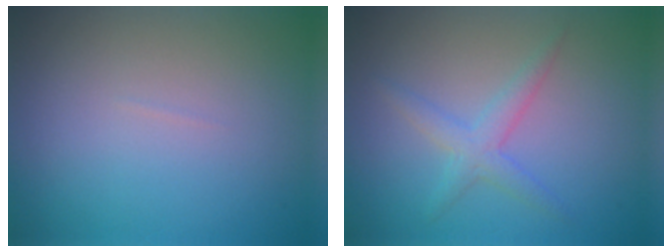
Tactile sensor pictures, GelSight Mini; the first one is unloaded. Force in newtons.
{"total": 2.2, "press": 2.2, "slide": 0.1}